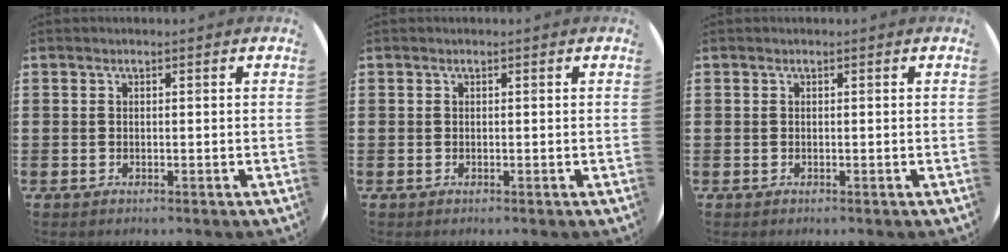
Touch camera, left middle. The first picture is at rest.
{"total": 0.0}
{"total": 0.0}